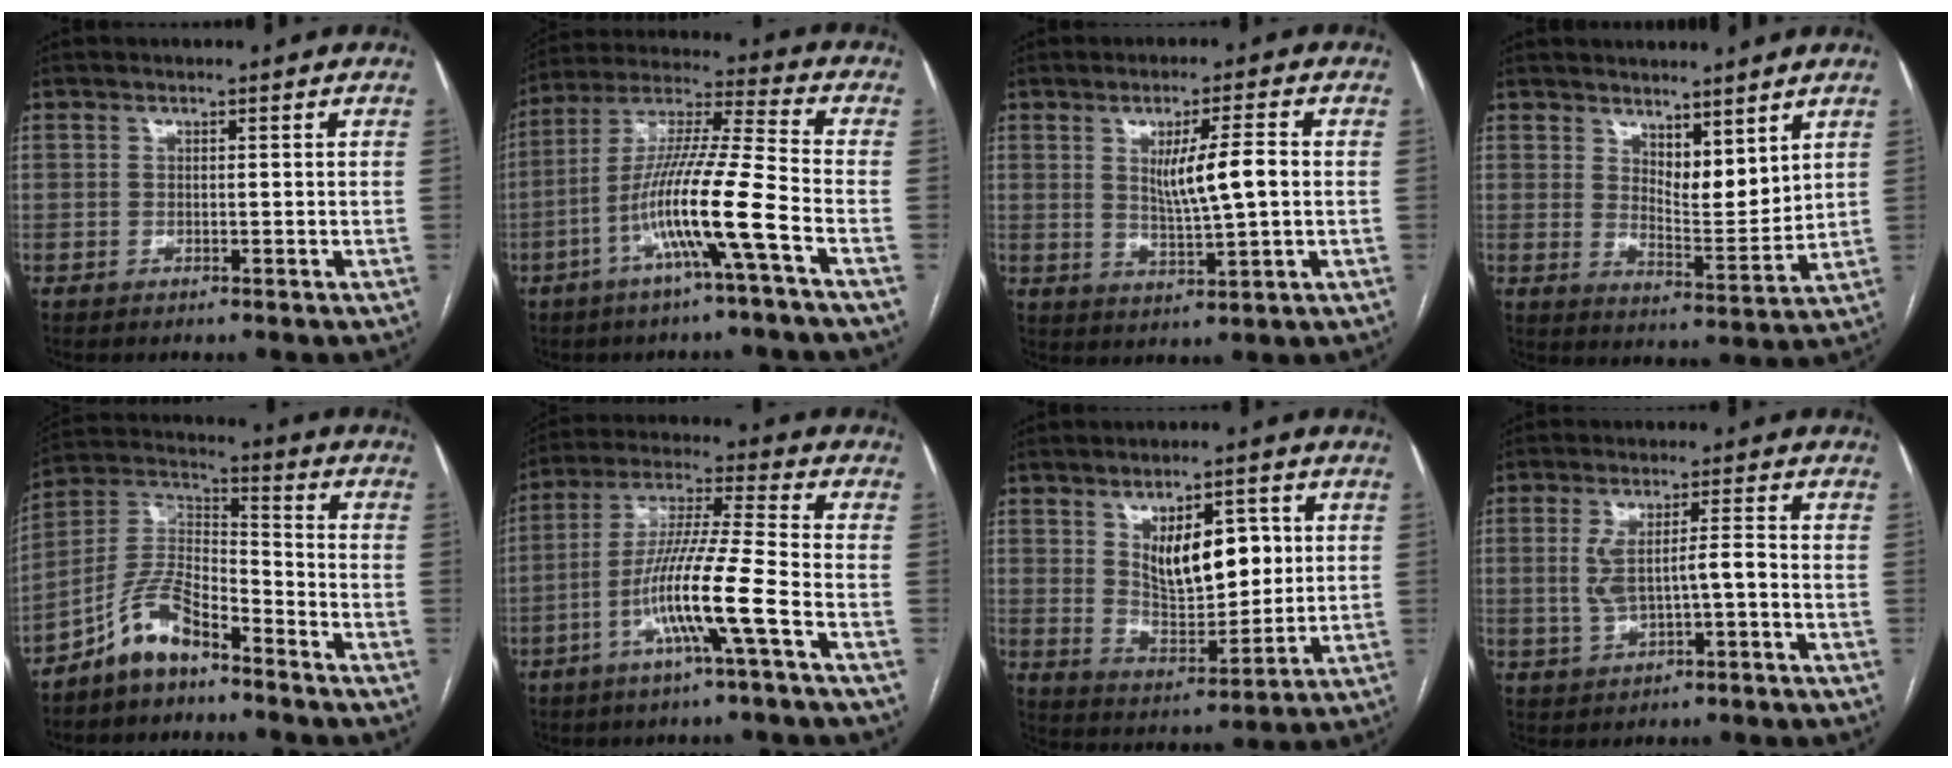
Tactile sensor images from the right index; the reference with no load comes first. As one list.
[{"total": 14.1, "force": [-5.4, -1.0, 13.0], "torque": [-0.251, 0.005, -0.106]}, {"total": 7.3, "force": [0.9, 0.5, 7.2], "torque": [-0.122, -0.004, 0.019]}, {"total": 6.9, "force": [4.9, 2.4, 4.2], "torque": [-0.071, -0.017, 0.094]}, {"total": 9.3, "force": [-6.9, 3.2, 5.3], "torque": [-0.117, 0.022, -0.136]}, {"total": 12.7, "force": [-4.9, -0.9, 11.6], "torque": [-0.226, 0.001, -0.096]}, {"total": 11.3, "force": [3.3, 5.0, 9.6], "torque": [-0.153, 0.001, 0.064]}, {"total": 6.0, "force": [-0.8, 1.6, 5.8], "torque": [-0.115, 0.015, -0.007]}]